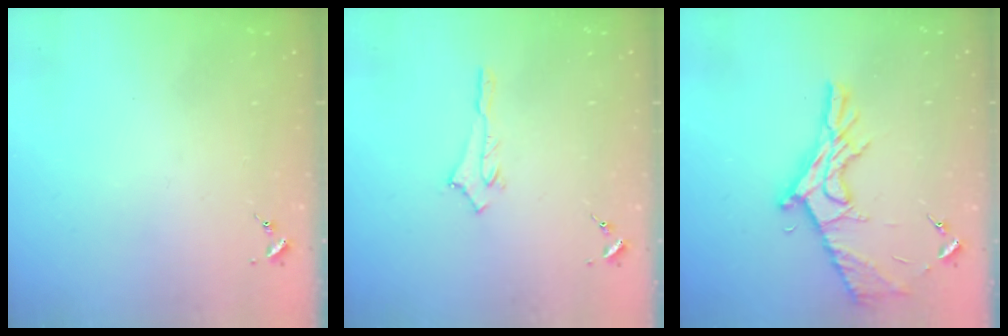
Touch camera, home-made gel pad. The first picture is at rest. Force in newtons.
{"total": 2.5, "press": 2.5, "slide": 0.2}
{"total": 13.9, "press": 13.9, "slide": 0.7}